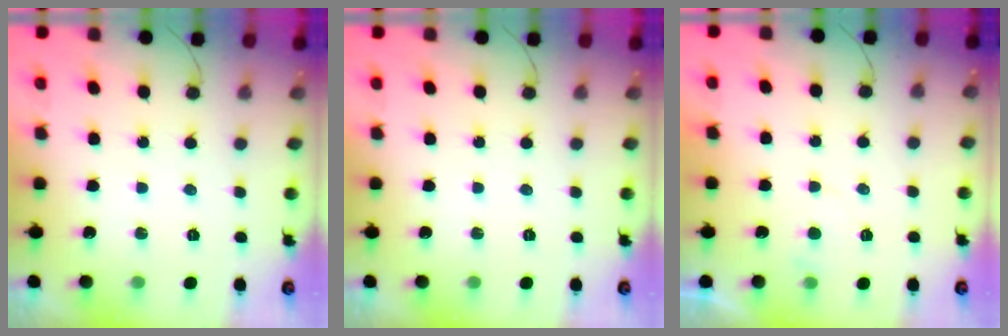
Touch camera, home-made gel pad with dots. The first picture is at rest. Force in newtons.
{"total": 0.0}
{"total": 3.0, "press": 3.0, "slide": 0.3}